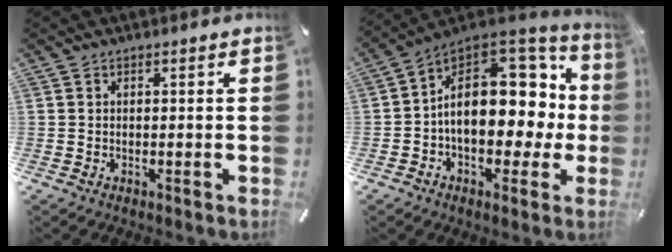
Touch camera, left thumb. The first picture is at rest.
{"total": 18.1, "force": [2.0, 12.4, 13.1], "torque": [-0.199, -0.019, 0.041]}